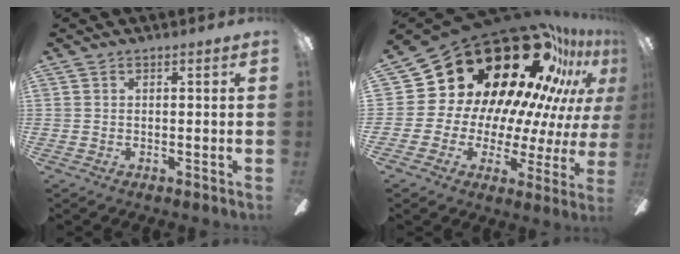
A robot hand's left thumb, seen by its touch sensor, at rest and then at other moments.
{"total": 31.8, "force": [19.6, 17.0, 18.3], "torque": [-0.241, -0.176, 0.388]}